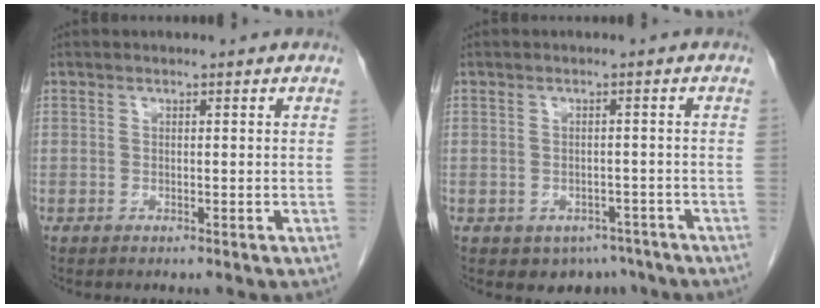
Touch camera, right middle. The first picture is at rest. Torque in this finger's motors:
{"motor_torque": [0.28, -0.49, -0.02, 0.00]}